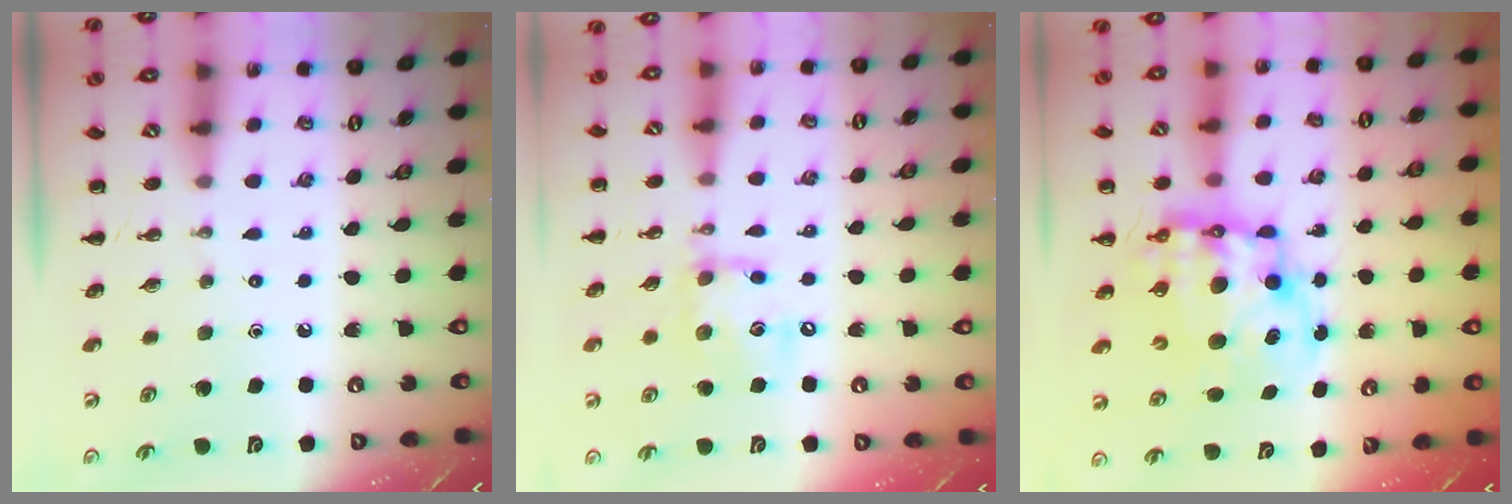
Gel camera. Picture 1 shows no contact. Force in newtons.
{"total": 12.5, "press": 12.3, "slide": 2.2}
{"total": 12.8, "press": 12.4, "slide": 3.2}